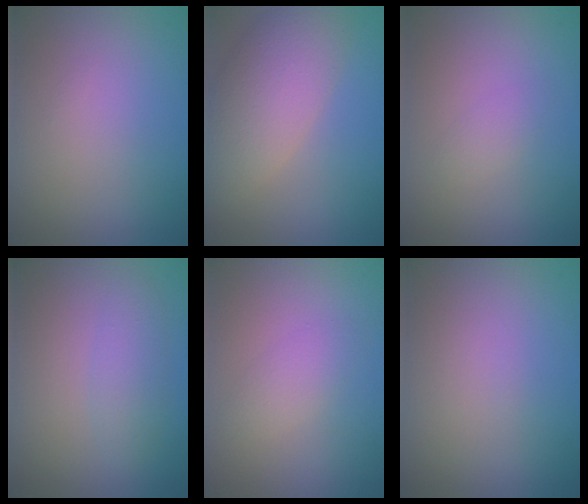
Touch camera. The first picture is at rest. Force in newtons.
{"total": 6.3, "press": 6.3, "slide": 0.5}
{"total": 1.0, "press": 1.0, "slide": 0.0}
{"total": 1.8, "press": 1.8, "slide": 0.0}
{"total": 1.8, "press": 1.8, "slide": 0.0}
{"total": 0.0}